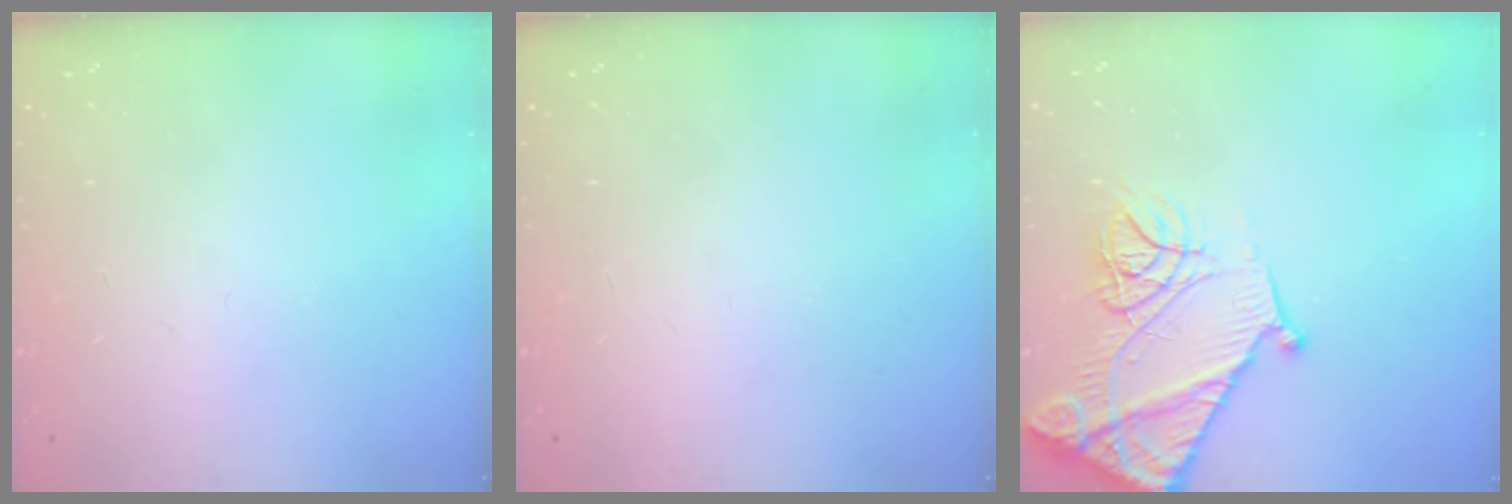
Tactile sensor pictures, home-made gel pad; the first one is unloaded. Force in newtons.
{"total": 1.6, "press": 1.6, "slide": 0.1}
{"total": 19.3, "press": 19.2, "slide": 2.1}